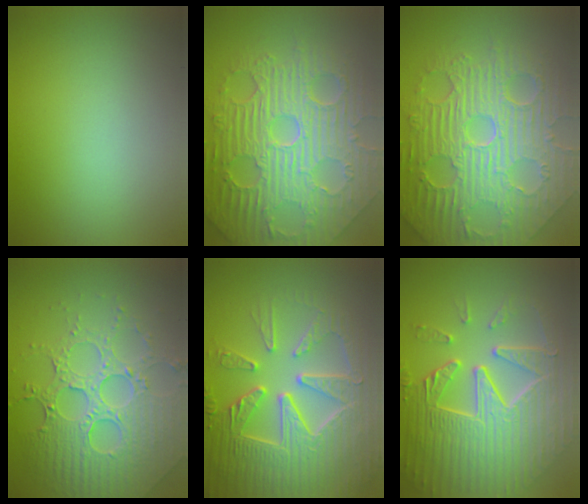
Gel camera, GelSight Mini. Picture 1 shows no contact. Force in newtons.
{"total": 11.5, "press": 7.5, "slide": 8.7}
{"total": 11.5, "press": 7.5, "slide": 8.7}
{"total": 6.9, "press": 5.3, "slide": 4.5}
{"total": 9.0, "press": 6.6, "slide": 6.1}
{"total": 9.7, "press": 6.6, "slide": 7.1}